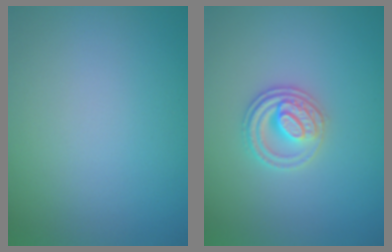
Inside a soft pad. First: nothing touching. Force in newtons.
{"total": 2.7, "press": 2.5, "slide": 0.9}